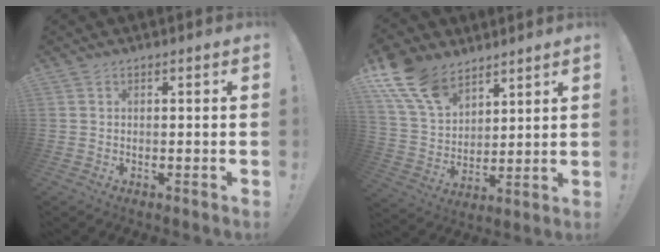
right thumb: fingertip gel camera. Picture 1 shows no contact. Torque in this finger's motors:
{"motor_torque": [0.31, 0.52, 0.84, 0.84, 0.33]}